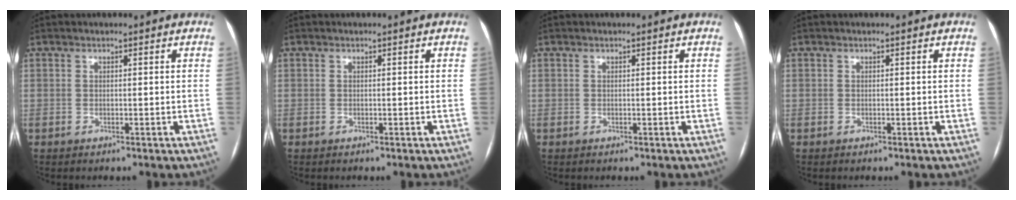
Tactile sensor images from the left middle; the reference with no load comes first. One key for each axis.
{"total": 0.0}
{"total": 0.0}
{"total": 0.0}